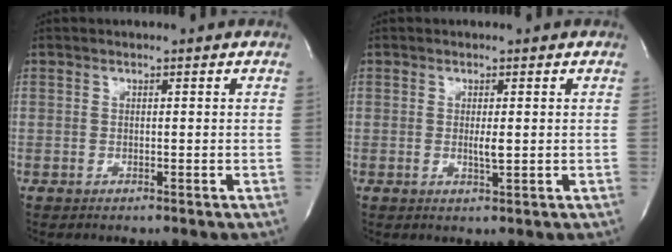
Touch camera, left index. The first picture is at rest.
{"total": 1.6, "force": [-0.2, 0.2, 1.6], "torque": [-0.034, -0.008, -0.002]}